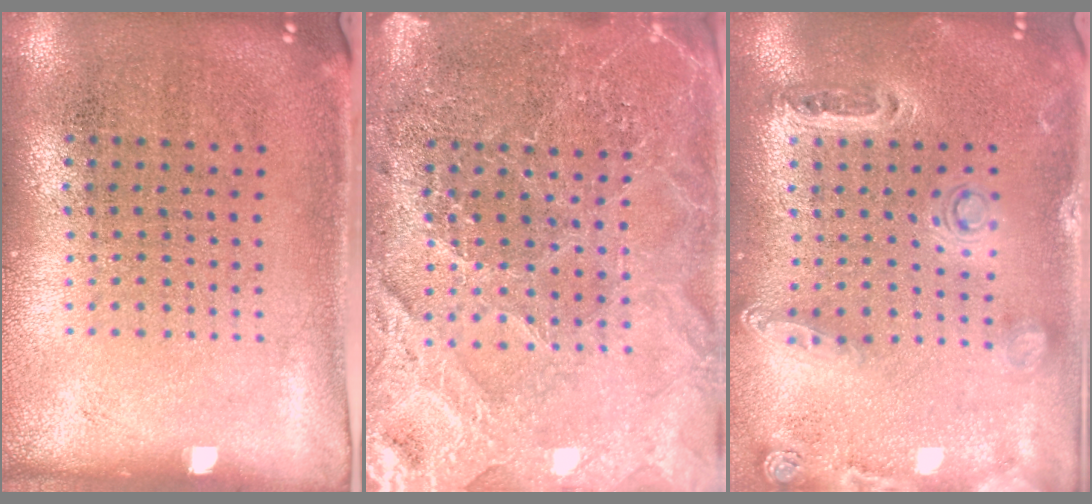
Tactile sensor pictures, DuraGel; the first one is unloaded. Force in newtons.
{"total": 4.0, "press": 3.8, "slide": 1.2}
{"total": 1.3, "press": 1.3, "slide": 0.4}